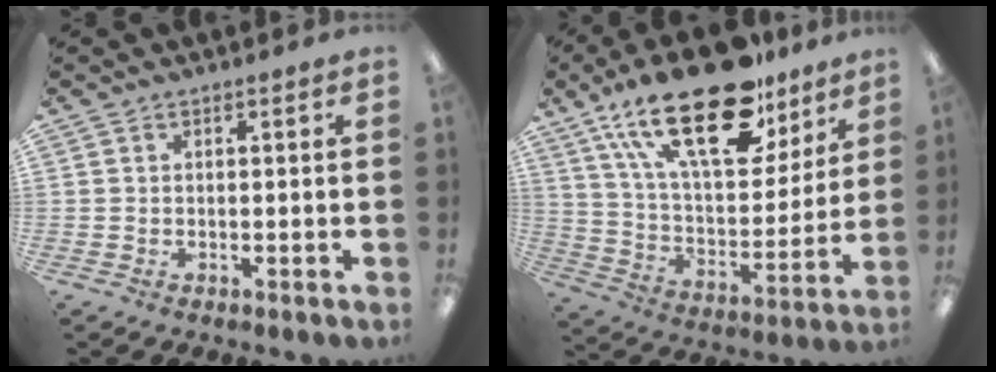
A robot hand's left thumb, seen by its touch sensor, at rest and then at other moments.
{"total": 27.7, "force": [17.5, 12.0, 17.9], "torque": [-0.306, -0.090, 0.297]}